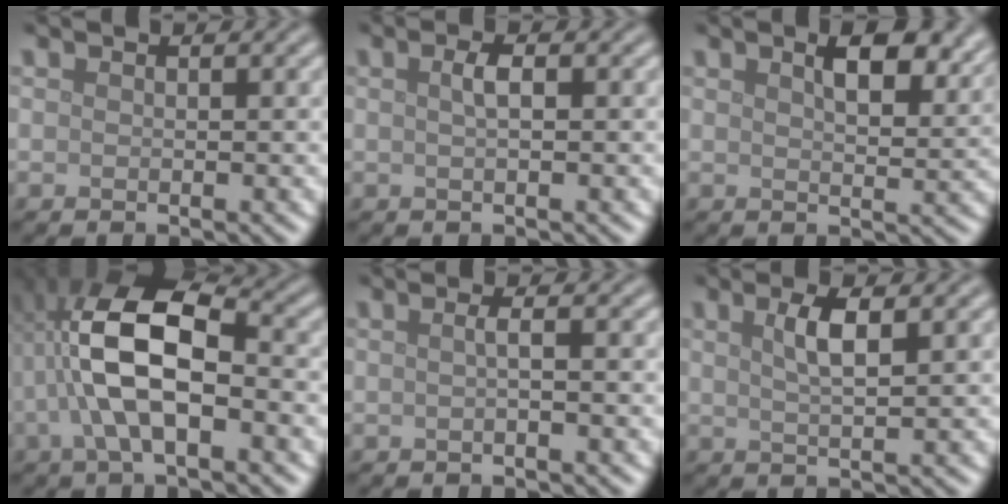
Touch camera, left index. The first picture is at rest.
{"total": 1.4, "force": [0.3, 0.3, 1.3], "torque": [-0.025, 0.006, 0.004]}
{"total": 5.0, "force": [2.8, 1.9, 3.7], "torque": [-0.055, 0.001, 0.041]}
{"total": 9.1, "force": [-1.1, 3.9, 8.1], "torque": [-0.164, 0.018, -0.023]}
{"total": 1.3, "force": [0.0, 0.4, 1.2], "torque": [-0.015, 0.000, -0.007]}
{"total": 2.8, "force": [1.1, 0.7, 2.5], "torque": [-0.042, 0.005, 0.018]}